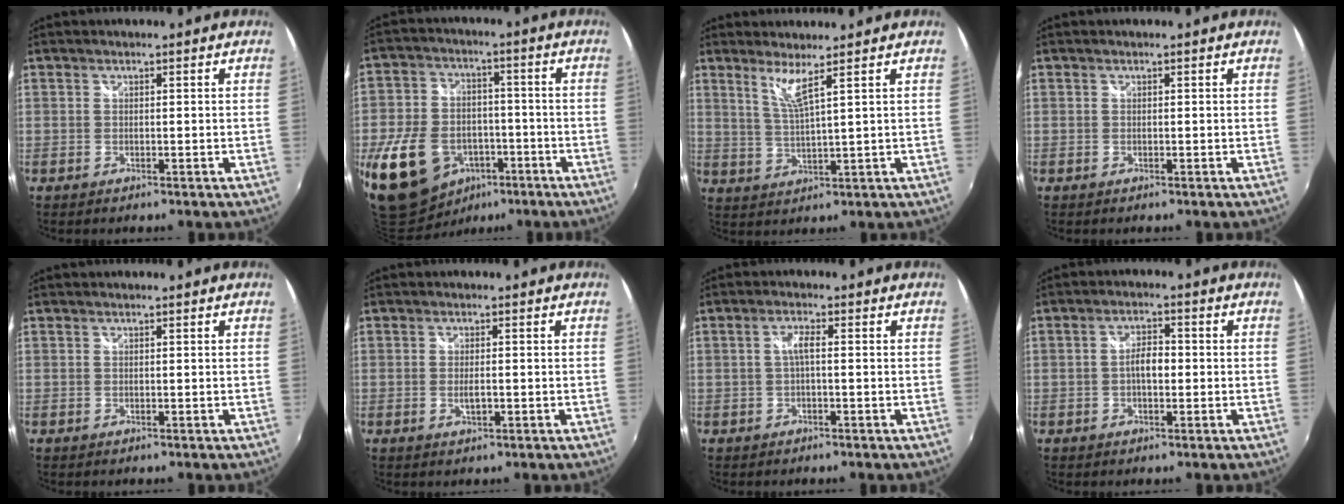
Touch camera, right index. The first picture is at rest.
{"total": 17.1, "force": [-7.5, 12.4, 9.0], "torque": [-0.215, 0.006, -0.108]}
{"total": 4.2, "force": [2.8, -0.8, 3.0], "torque": [-0.064, -0.011, 0.055]}
{"total": 0.0}
{"total": 0.0}
{"total": 2.2, "force": [-0.5, 0.8, 2.0], "torque": [-0.036, -0.004, -0.007]}
{"total": 2.3, "force": [-0.2, 0.3, 2.3], "torque": [-0.045, 0.005, -0.004]}
{"total": 3.8, "force": [-0.5, 1.8, 3.3], "torque": [-0.061, 0.008, -0.010]}